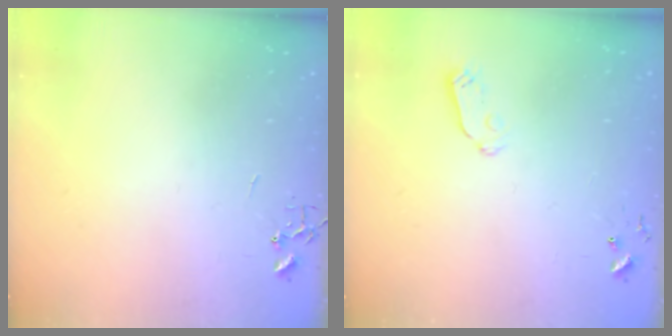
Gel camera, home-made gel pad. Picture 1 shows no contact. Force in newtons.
{"total": 4.9, "press": 4.9, "slide": 0.3}